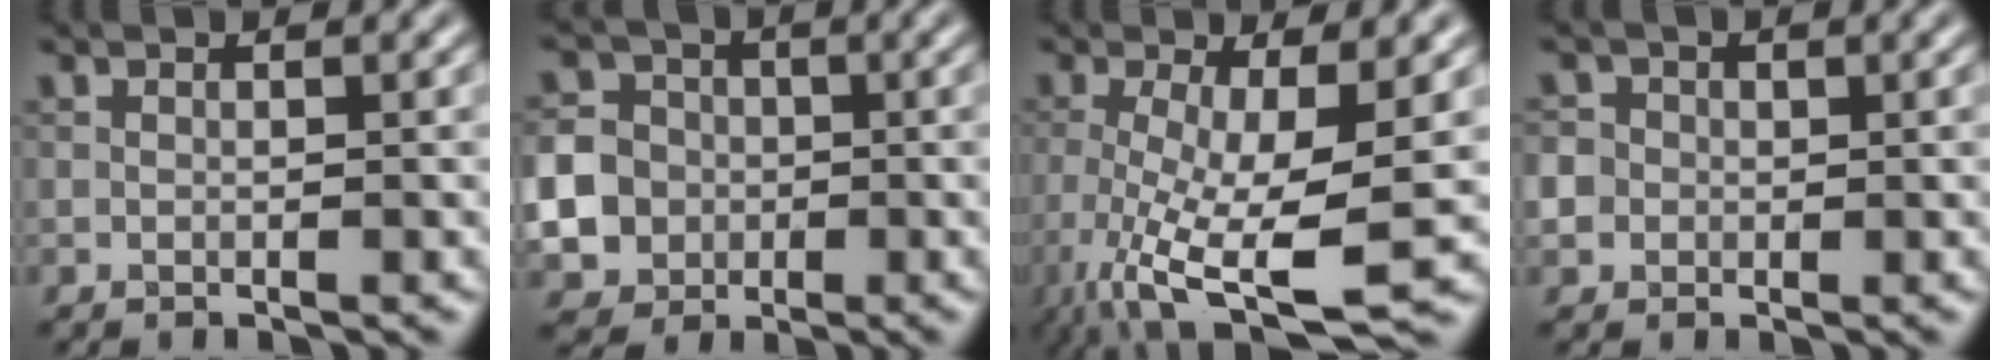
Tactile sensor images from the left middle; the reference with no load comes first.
{"total": 13.0, "force": [-3.3, 12.0, 3.6], "torque": [-0.108, -0.025, -0.087]}
{"total": 9.6, "force": [-2.8, 2.7, 8.8], "torque": [-0.174, -0.030, -0.042]}
{"total": 4.2, "force": [0.3, 4.0, 1.4], "torque": [-0.020, 0.030, -0.015]}